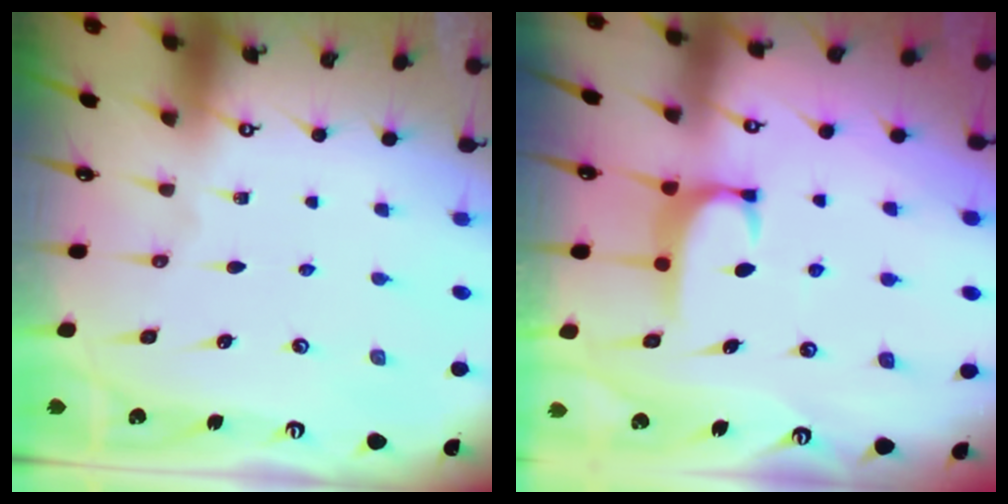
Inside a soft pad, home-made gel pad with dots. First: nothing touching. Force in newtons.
{"total": 1.9, "press": 1.8, "slide": 0.5}